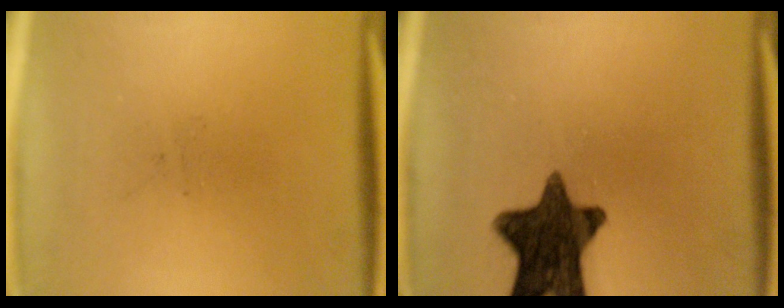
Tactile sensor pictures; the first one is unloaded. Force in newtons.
{"total": 13.3}